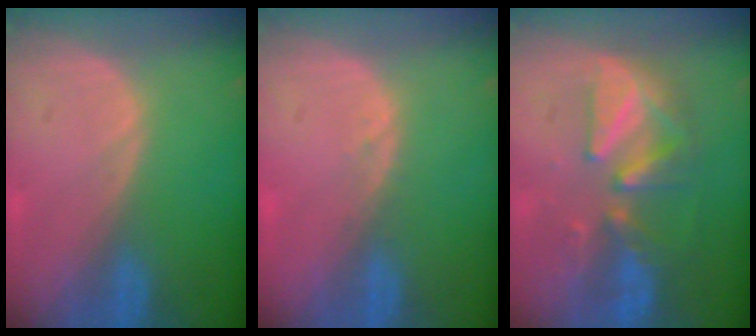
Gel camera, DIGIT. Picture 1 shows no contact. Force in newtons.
{"total": 1.0, "press": 0.9, "slide": 0.3}
{"total": 8.0, "press": 7.9, "slide": 1.5}